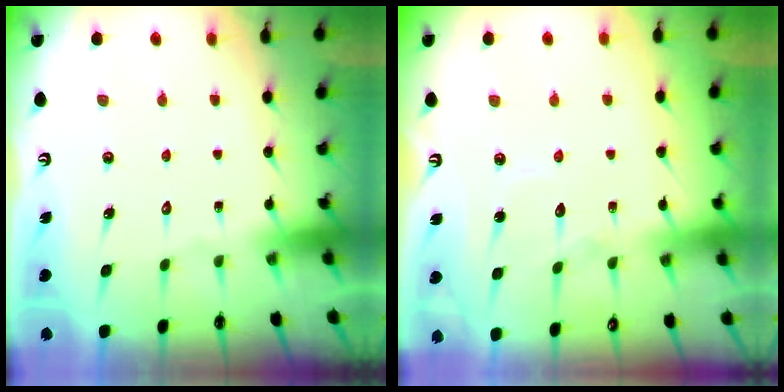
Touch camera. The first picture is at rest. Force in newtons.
{"total": 6.5, "press": 6.5, "slide": 0.5}